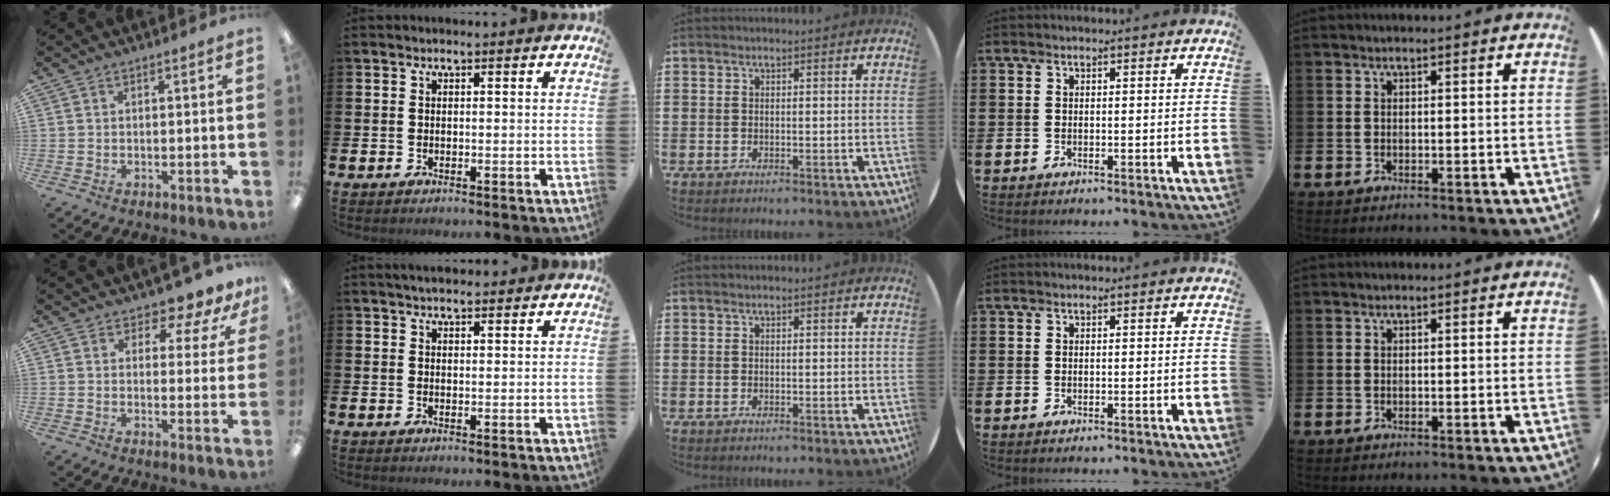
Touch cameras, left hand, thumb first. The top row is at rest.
{"thumb": {"total": 5.7, "force": [4.8, 2.3, 2.1], "torque": [-0.028, -0.034, 0.082]}, "index": {"total": 2.6, "force": [2.4, 0.6, 0.5], "torque": [-0.007, -0.006, 0.042]}}